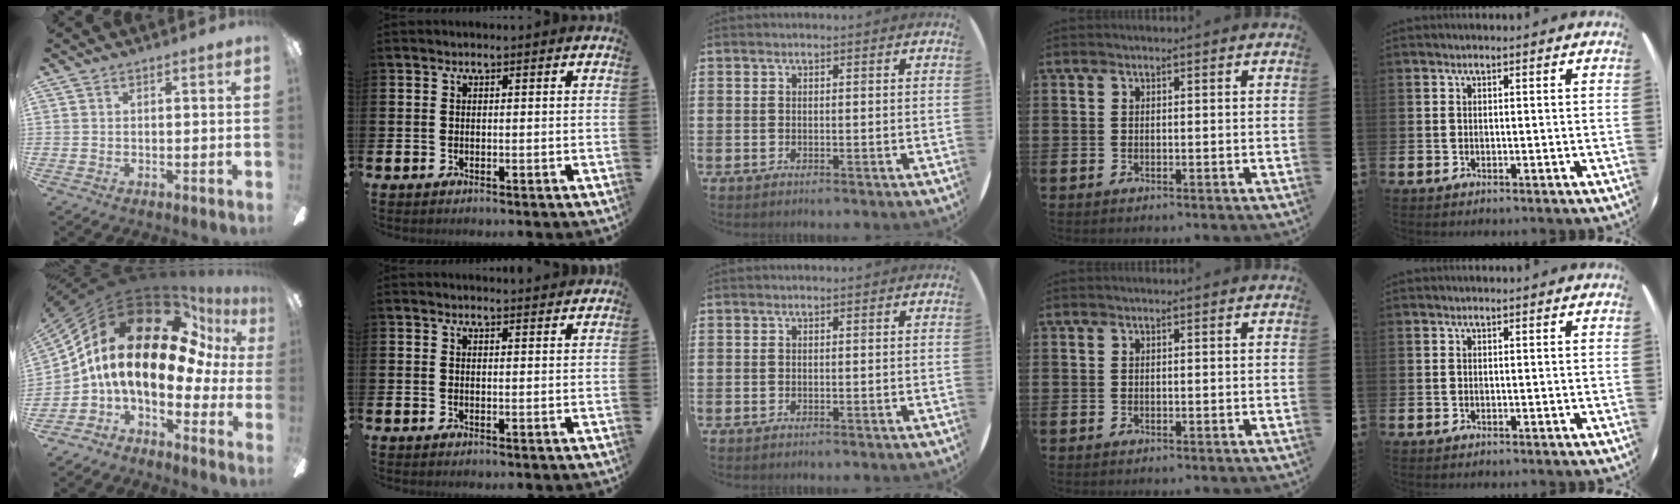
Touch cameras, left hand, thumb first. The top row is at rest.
{"thumb": {"total": 21.9, "force": [6.8, 10.8, 17.8], "torque": [-0.358, -0.054, 0.108]}, "index": {"total": 1.5, "force": [1.5, 0.1, -0.1], "torque": [0.013, -0.010, 0.025]}}